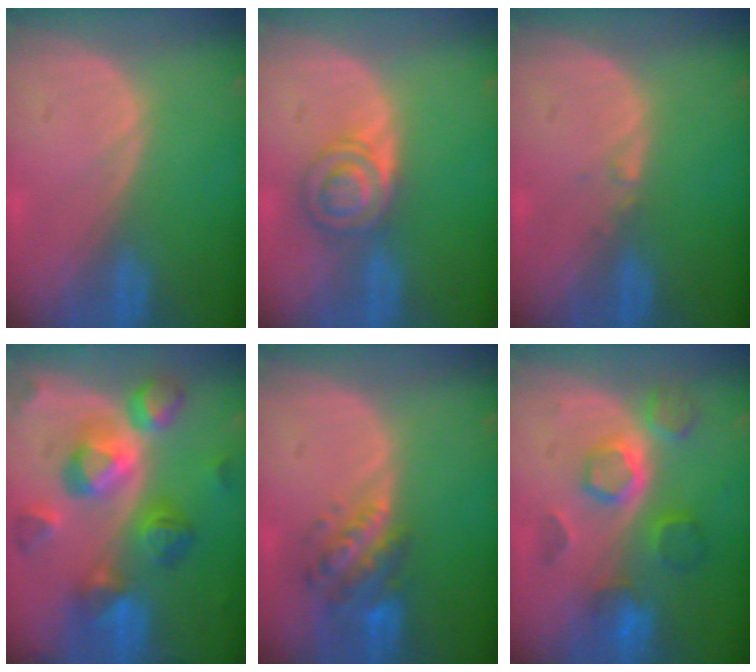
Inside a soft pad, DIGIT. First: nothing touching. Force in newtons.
{"total": 5.2, "press": 5.2, "slide": 0.4}
{"total": 0.6, "press": 0.6, "slide": 0.2}
{"total": 11.1, "press": 11.1, "slide": 0.9}
{"total": 6.1, "press": 5.9, "slide": 1.7}
{"total": 8.6, "press": 7.7, "slide": 3.7}